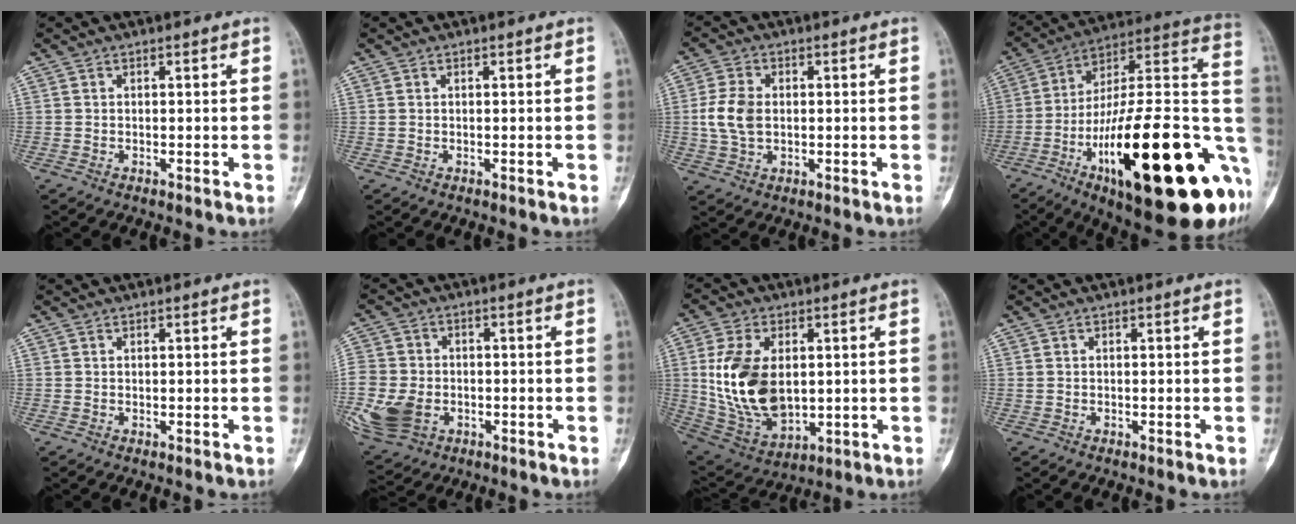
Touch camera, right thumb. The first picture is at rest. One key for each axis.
{"total": 0.0}
{"total": 7.2, "fx": 0.2, "fy": 4.8, "fz": 5.3, "tx": -0.111, "ty": 0.004, "tz": 0.006}
{"total": 36.1, "fx": -11.7, "fy": 10.6, "fz": 32.5, "tx": -0.417, "ty": 0.038, "tz": -0.181}
{"total": 0.0}
{"total": 15.1, "fx": -3.7, "fy": 11.4, "fz": 9.1, "tx": -0.231, "ty": -0.007, "tz": -0.059}
{"total": 17.0, "fx": 1.5, "fy": 10.4, "fz": 13.3, "tx": -0.247, "ty": -0.015, "tz": 0.048}
{"total": 0.0}